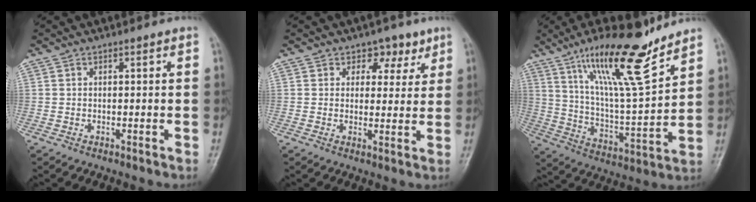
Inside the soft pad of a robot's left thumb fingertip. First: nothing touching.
{"total": 5.2, "force": [3.2, 3.9, 1.4], "torque": [0.016, -0.012, 0.044]}
{"total": 19.1, "force": [13.1, 3.3, 13.4], "torque": [-0.208, -0.074, 0.233]}